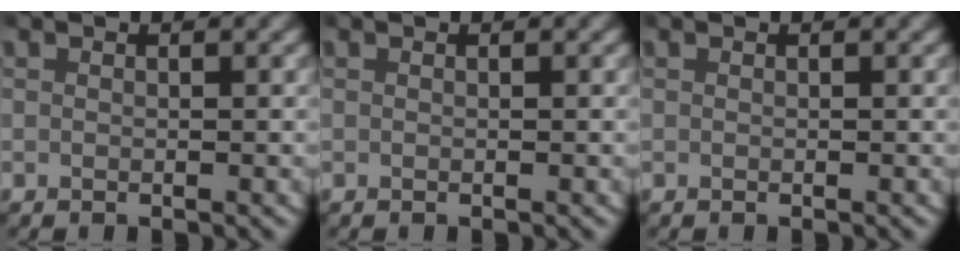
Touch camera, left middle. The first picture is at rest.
{"total": 0.0}
{"total": 0.0}